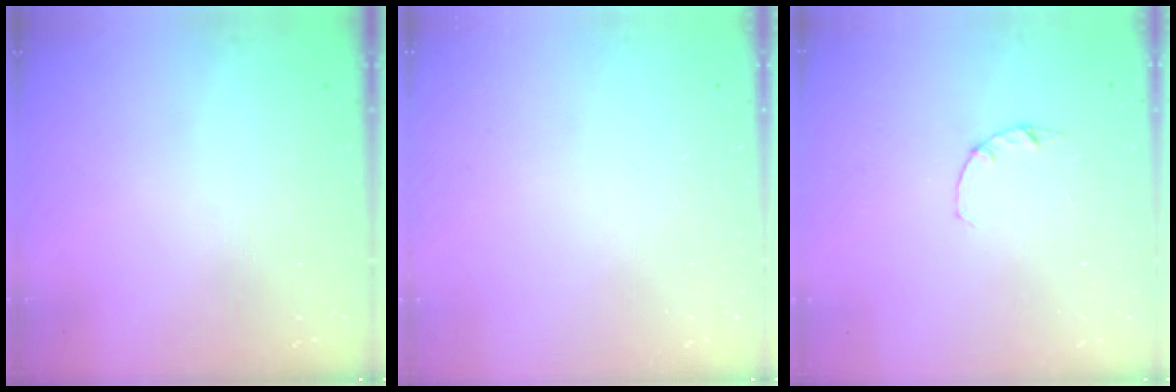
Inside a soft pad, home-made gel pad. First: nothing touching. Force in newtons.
{"total": 0.0}
{"total": 1.2, "press": 1.1, "slide": 0.3}